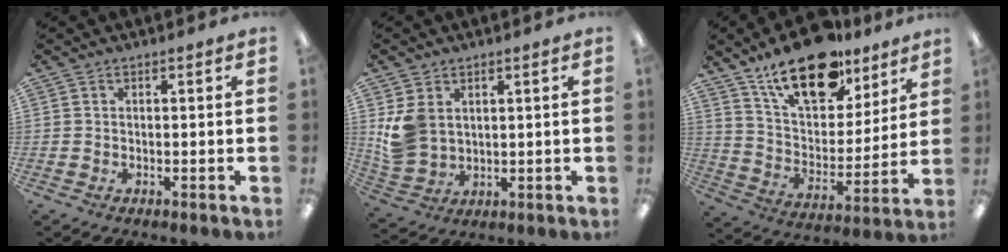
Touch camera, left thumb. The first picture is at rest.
{"total": 7.4, "force": [2.9, 5.7, 3.8], "torque": [-0.078, 0.000, 0.060]}
{"total": 21.0, "force": [14.6, 9.9, 11.4], "torque": [-0.188, -0.077, 0.255]}